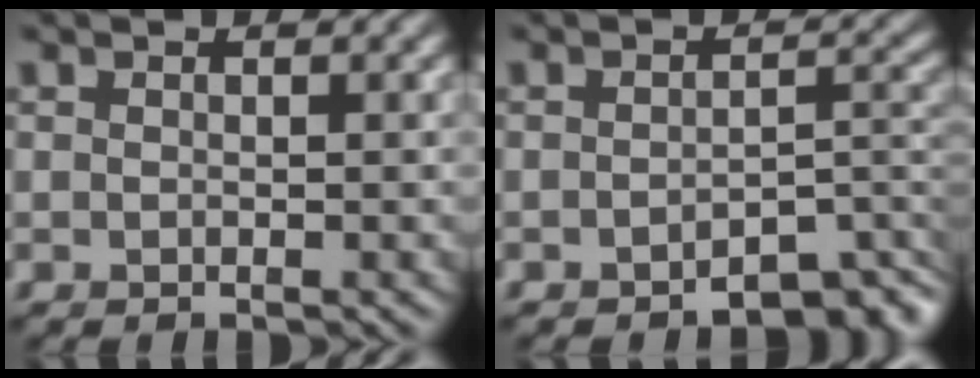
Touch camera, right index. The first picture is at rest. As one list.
[{"total": 4.3, "force": [-3.2, 1.5, 2.5], "torque": [-0.024, 0.004, -0.043]}]